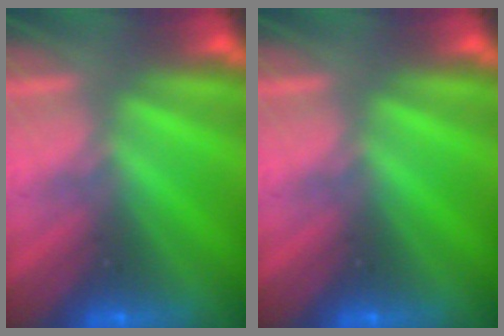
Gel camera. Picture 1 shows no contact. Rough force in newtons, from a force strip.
{"total": 0.0}